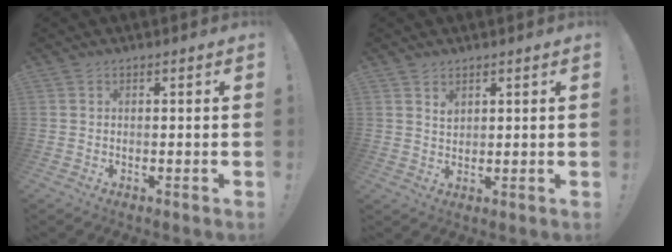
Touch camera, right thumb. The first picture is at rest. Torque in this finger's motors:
{"motor_torque": [0.53, 0.54, -0.21, 0.13, -0.02]}